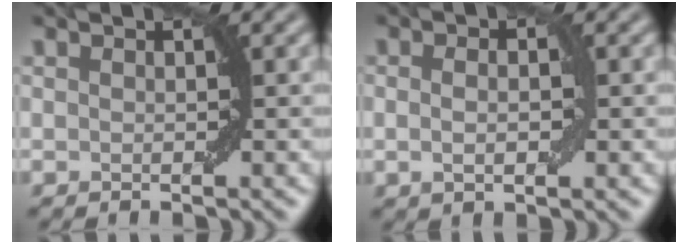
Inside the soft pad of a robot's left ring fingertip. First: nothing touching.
{"total": 2.3, "force": [0.1, 1.0, 2.1], "torque": [-0.030, -0.001, -0.001]}